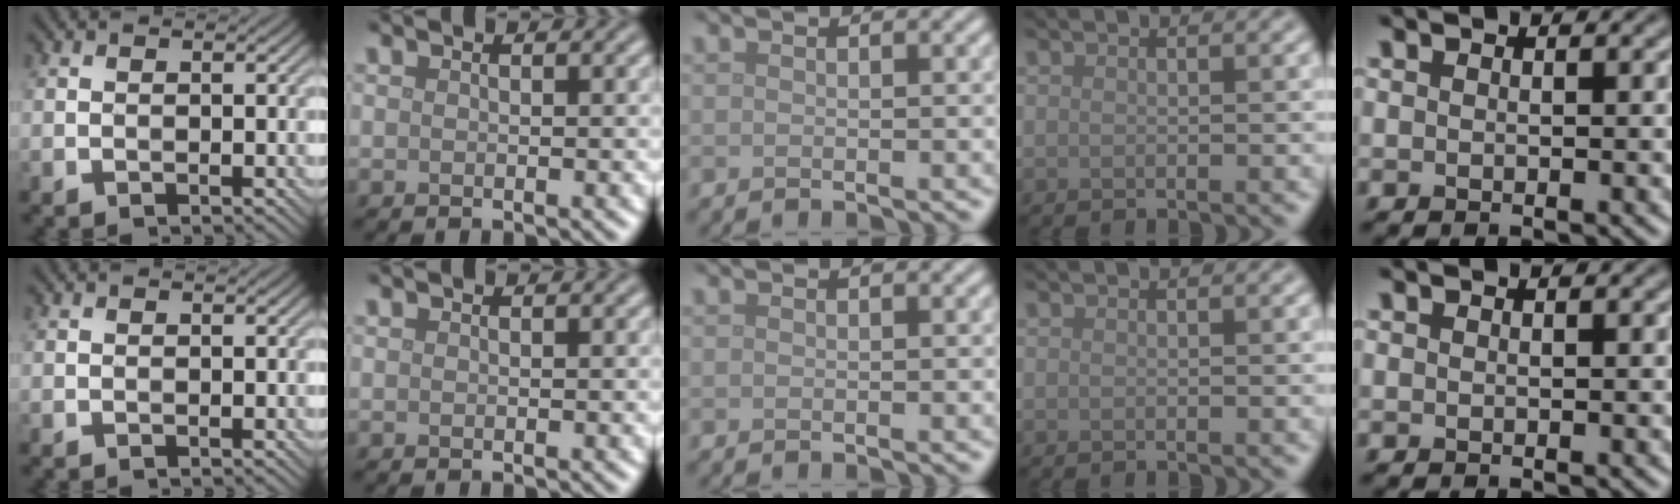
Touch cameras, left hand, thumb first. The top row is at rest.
{}